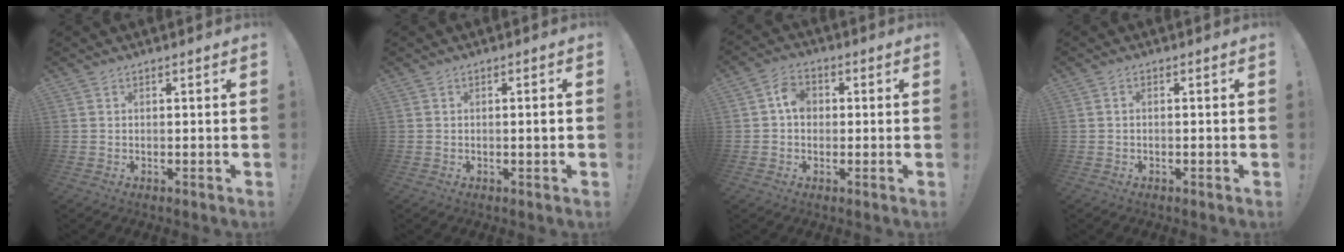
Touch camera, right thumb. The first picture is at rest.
{"total": 1.9, "force": [-0.3, -0.1, 1.9], "torque": [-0.035, 0.002, -0.006]}
{"total": 5.9, "force": [0.4, 4.6, 3.6], "torque": [-0.053, 0.008, 0.007]}
{"total": 0.5, "force": [-0.3, 0.3, 0.3], "torque": [-0.003, 0.002, -0.005]}